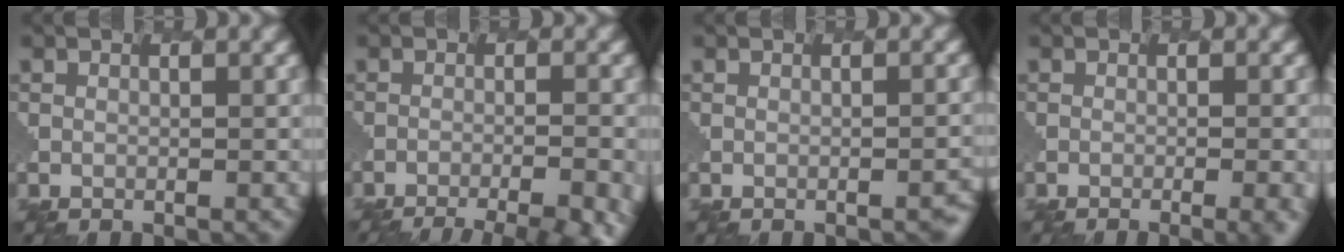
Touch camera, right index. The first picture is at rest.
{"total": 10.5, "force": [-8.4, 2.9, 5.7], "torque": [-0.064, -0.004, -0.079]}
{"total": 2.2, "force": [-1.2, 0.6, 1.8], "torque": [-0.017, 0.000, 0.000]}
{"total": 4.5, "force": [-1.9, 1.5, 3.7], "torque": [-0.030, 0.007, -0.007]}